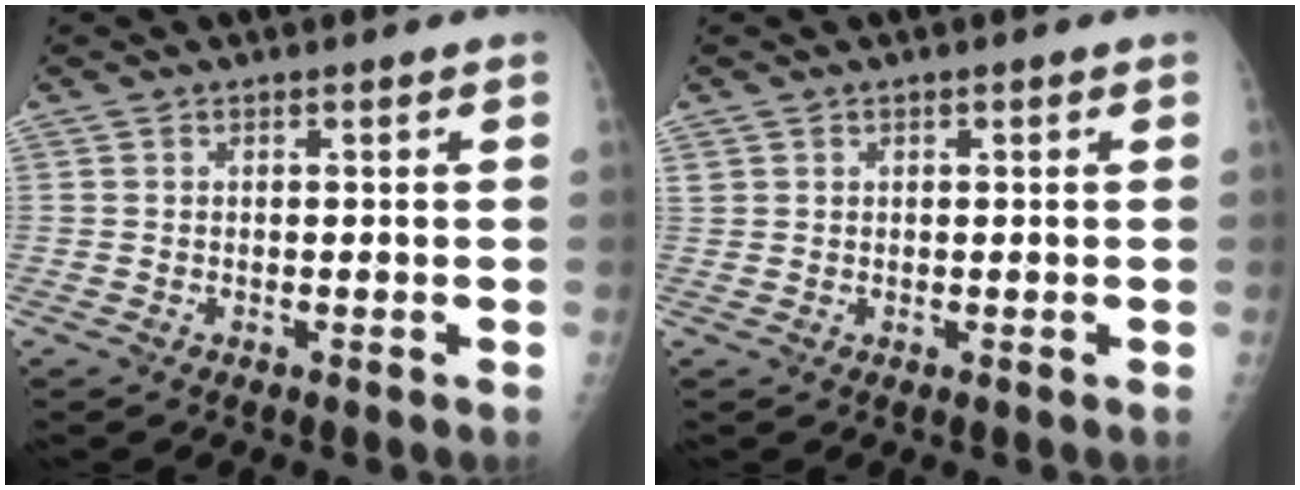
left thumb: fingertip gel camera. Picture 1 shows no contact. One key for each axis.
{"total": 0.8, "fx": 0.4, "fy": 0.7, "fz": 0.1, "tx": 0.007, "ty": -0.002, "tz": 0.006}